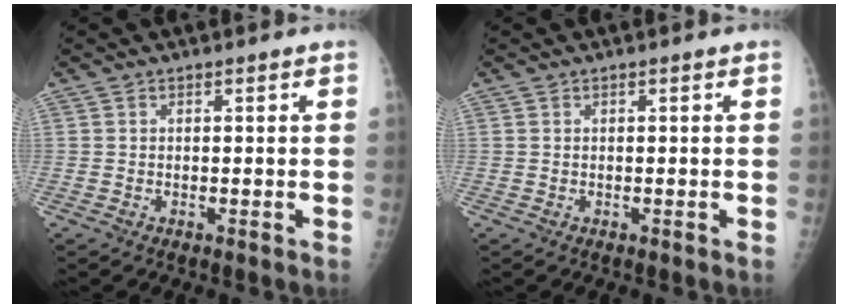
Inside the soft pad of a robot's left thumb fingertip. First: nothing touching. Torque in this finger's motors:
{"motor_torque": [-0.14, 0.07, 0.09, 0.06, 0.00]}